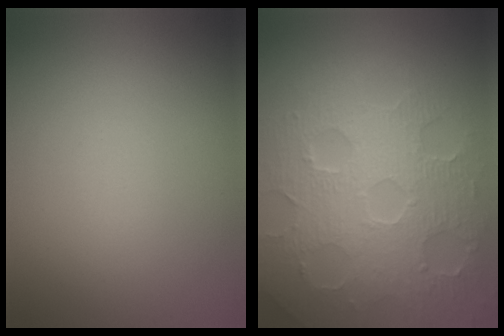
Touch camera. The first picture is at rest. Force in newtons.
{"total": 8.6, "press": 6.1, "slide": 6.1}